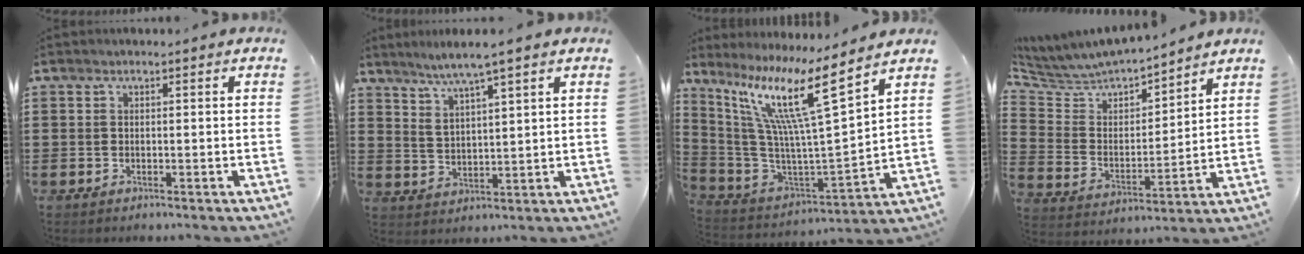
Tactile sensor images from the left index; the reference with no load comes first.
{"total": 4.7, "force": [3.8, -0.3, 2.8], "torque": [-0.064, -0.013, 0.063]}
{"total": 13.8, "force": [8.1, 0.2, 11.2], "torque": [-0.247, -0.056, 0.120]}
{"total": 4.7, "force": [4.5, 1.1, -0.2], "torque": [-0.032, -0.039, 0.070]}